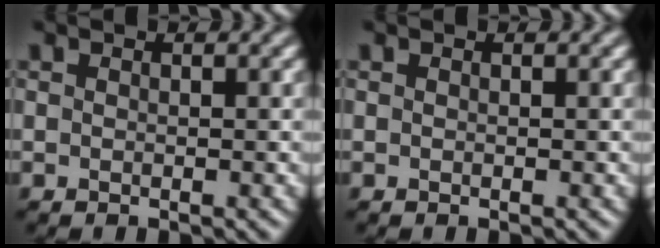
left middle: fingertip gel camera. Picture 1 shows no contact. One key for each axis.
{"total": 0.0}